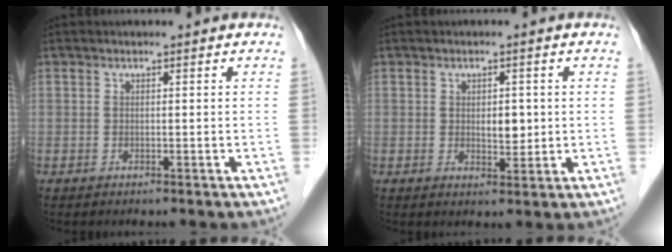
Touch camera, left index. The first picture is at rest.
{"total": 2.9, "force": [0.3, 1.6, 2.4], "torque": [-0.035, -0.003, 0.009]}